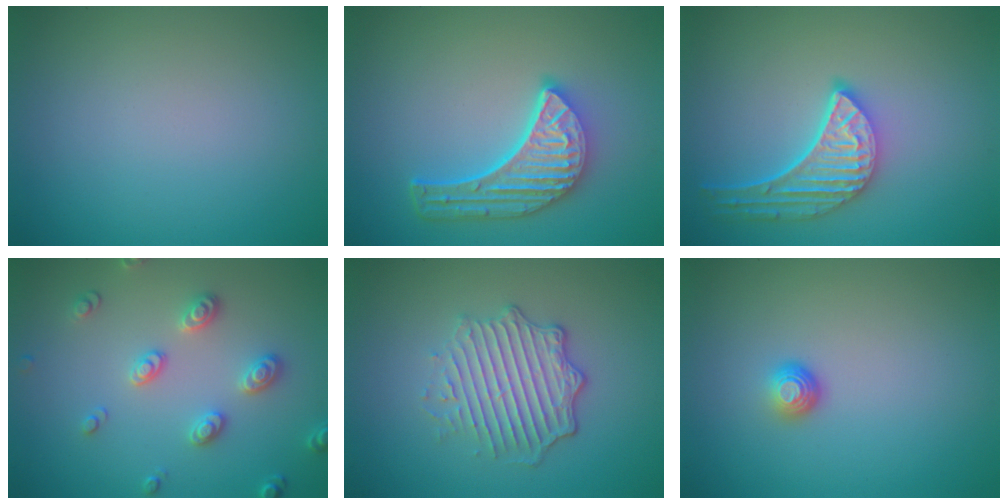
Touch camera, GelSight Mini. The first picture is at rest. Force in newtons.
{"total": 5.7, "press": 4.3, "slide": 3.7}
{"total": 5.2, "press": 4.1, "slide": 3.2}
{"total": 2.8, "press": 2.7, "slide": 0.8}
{"total": 4.5, "press": 3.5, "slide": 2.9}
{"total": 1.5, "press": 1.0, "slide": 1.1}